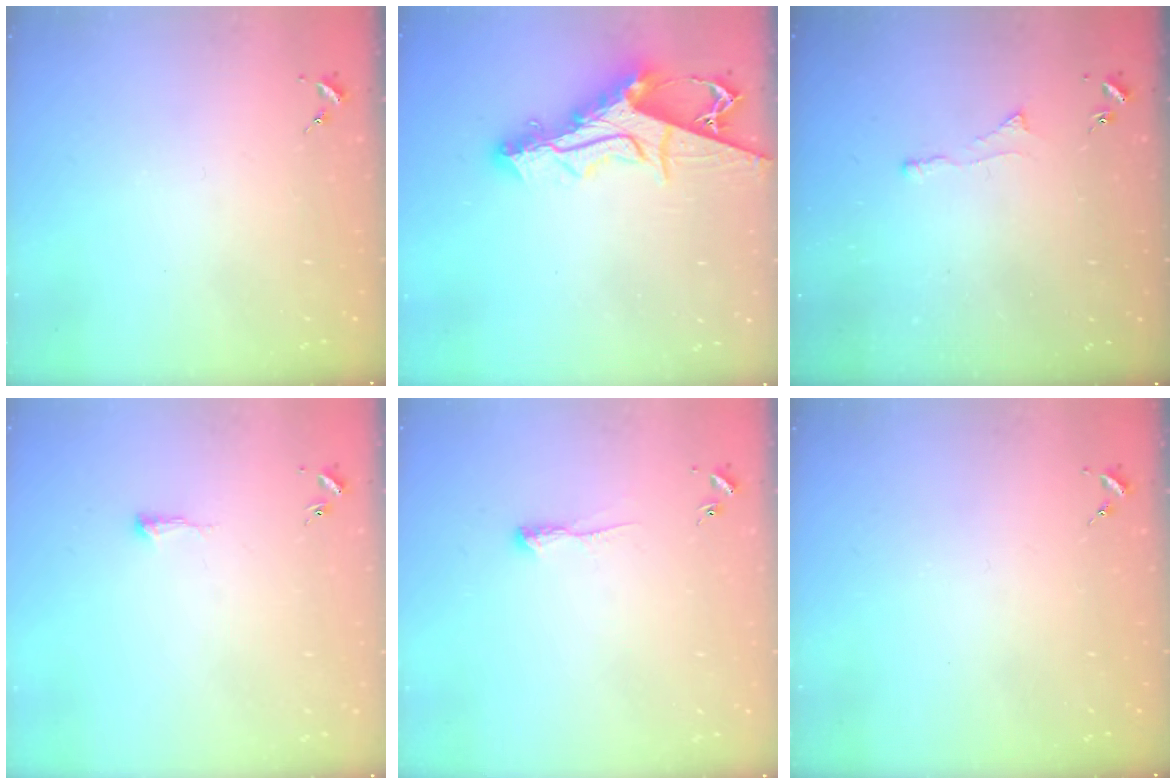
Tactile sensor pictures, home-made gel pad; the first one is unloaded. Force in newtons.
{"total": 15.4, "press": 15.4, "slide": 1.5}
{"total": 3.1, "press": 3.1, "slide": 0.6}
{"total": 5.1, "press": 5.0, "slide": 0.5}
{"total": 4.9, "press": 4.8, "slide": 0.8}
{"total": 0.0}